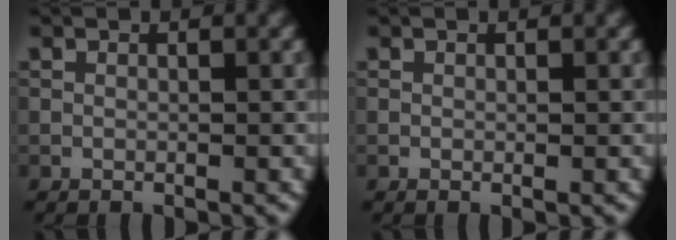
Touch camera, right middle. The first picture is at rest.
{"total": 0.0}